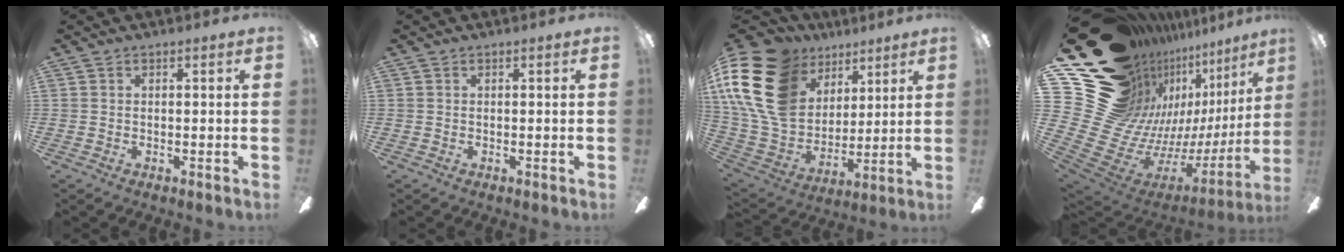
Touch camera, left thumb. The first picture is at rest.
{"total": 0.0}
{"total": 23.7, "force": [10.6, 16.7, 13.1], "torque": [-0.303, -0.041, 0.202]}
{"total": 24.5, "force": [11.5, 15.8, 14.7], "torque": [-0.266, -0.147, 0.282]}